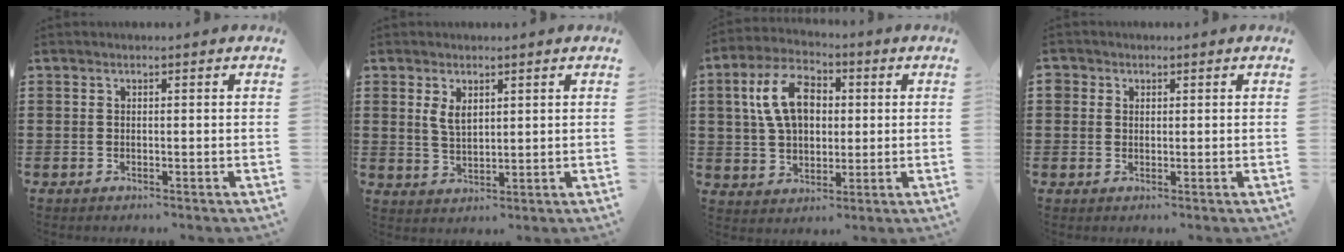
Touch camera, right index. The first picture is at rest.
{"total": 3.1, "force": [1.4, 1.7, 2.2], "torque": [-0.048, 0.004, 0.025]}
{"total": 10.6, "force": [1.8, 6.6, 8.0], "torque": [-0.169, 0.016, 0.029]}
{"total": 1.1, "force": [0.3, 1.1, 0.1], "torque": [-0.007, 0.005, 0.005]}